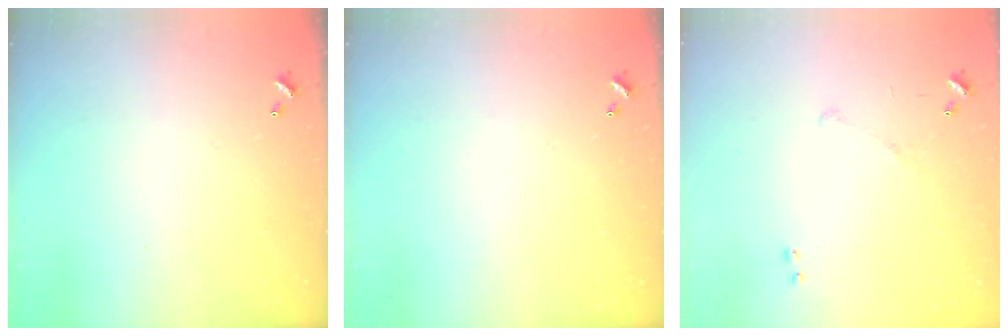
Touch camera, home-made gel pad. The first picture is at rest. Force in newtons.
{"total": 0.0}
{"total": 7.9, "press": 7.9, "slide": 0.7}